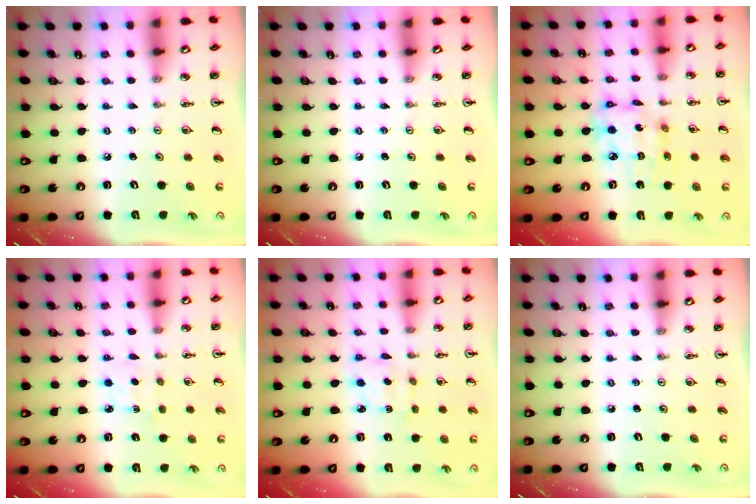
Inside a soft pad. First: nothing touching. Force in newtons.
{"total": 0.0}
{"total": 11.9, "press": 11.8, "slide": 0.9}
{"total": 3.4, "press": 3.4, "slide": 0.5}
{"total": 2.9, "press": 2.8, "slide": 0.6}
{"total": 0.0}